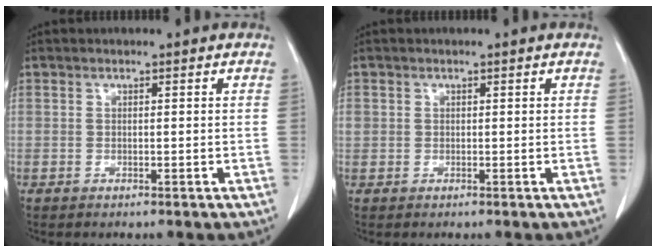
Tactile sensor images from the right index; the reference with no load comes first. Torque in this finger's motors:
{"motor_torque": [1.02, 0.04, 0.48, 0.15]}